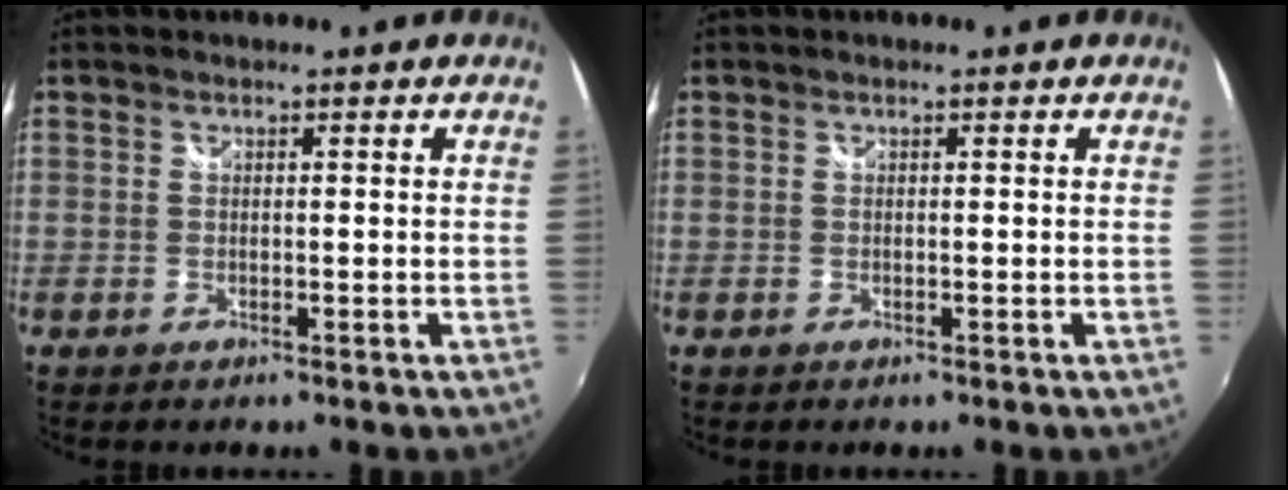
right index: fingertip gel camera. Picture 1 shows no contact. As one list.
[{"total": 0.0}]